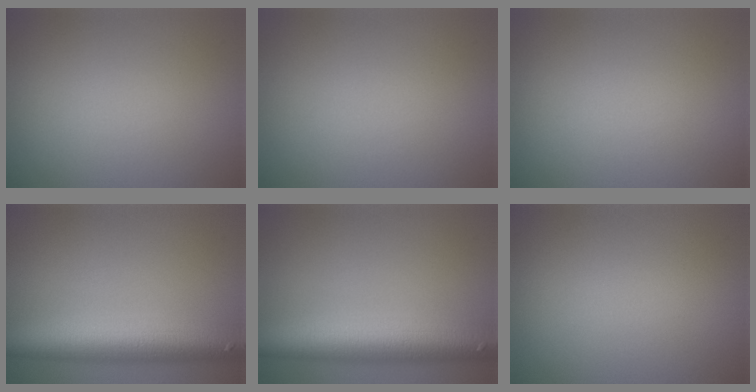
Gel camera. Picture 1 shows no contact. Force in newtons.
{"total": 0.0}
{"total": 0.0}
{"total": 9.4, "press": 9.4, "slide": 0.5}
{"total": 9.6, "press": 9.6, "slide": 0.6}
{"total": 0.0}